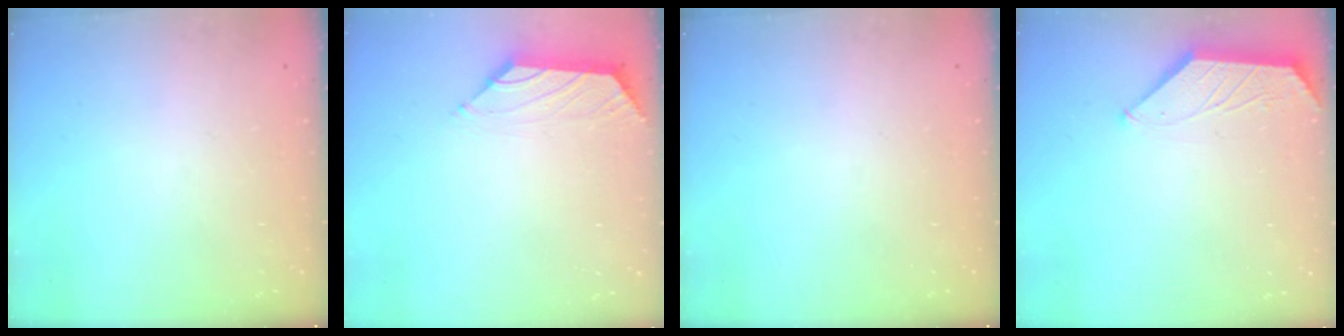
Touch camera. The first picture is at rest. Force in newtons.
{"total": 0.9, "press": 0.7, "slide": 0.5}
{"total": 0.0}
{"total": 1.5, "press": 1.4, "slide": 0.4}